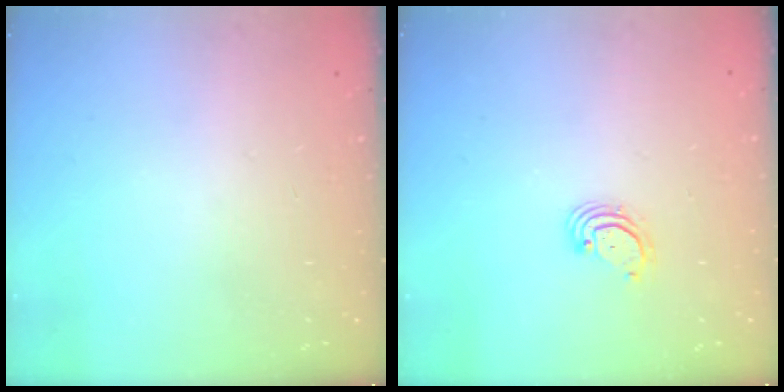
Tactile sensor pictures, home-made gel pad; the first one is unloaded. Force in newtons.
{"total": 3.0, "press": 3.0, "slide": 0.3}